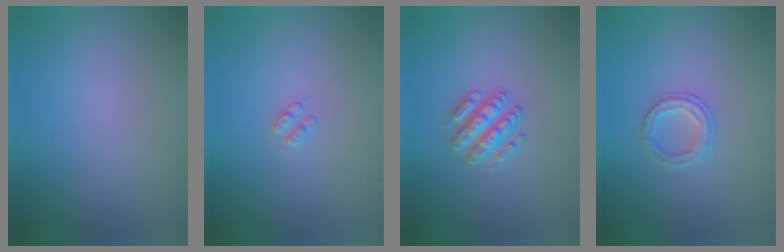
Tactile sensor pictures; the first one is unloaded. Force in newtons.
{"total": 1.0, "press": 0.9, "slide": 0.2}
{"total": 3.0, "press": 2.9, "slide": 0.6}
{"total": 2.4, "press": 2.4, "slide": 0.4}